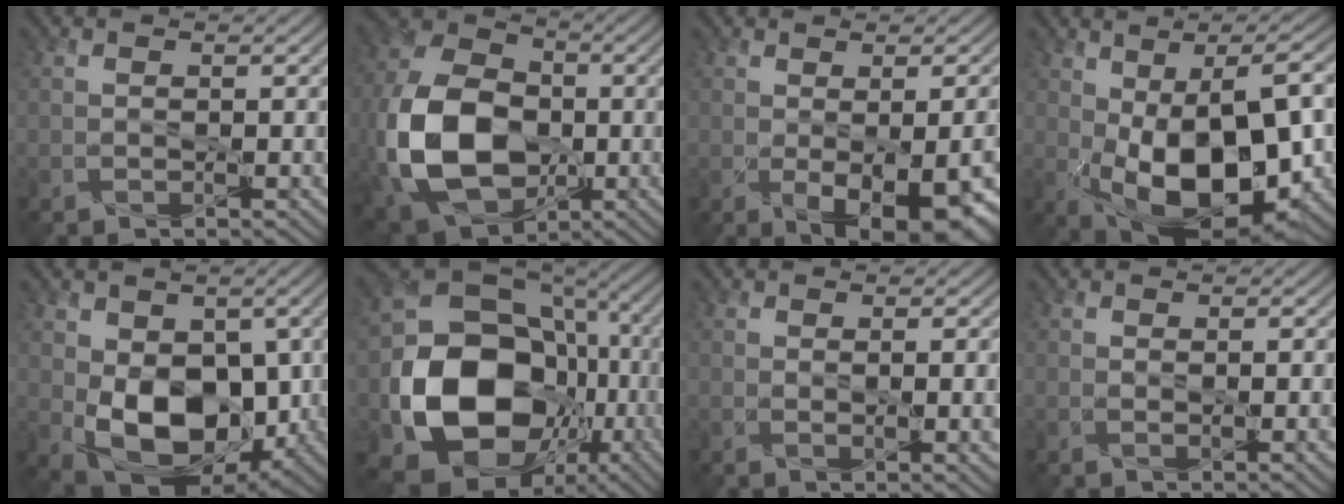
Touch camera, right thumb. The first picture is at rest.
{"total": 16.7, "force": [-3.1, 11.9, 11.3], "torque": [-0.269, -0.017, -0.073]}
{"total": 8.4, "force": [-2.5, 3.9, 7.0], "torque": [-0.109, -0.033, -0.007]}
{"total": 16.2, "force": [-2.3, 8.3, 13.7], "torque": [-0.235, -0.026, -0.027]}
{"total": 11.3, "force": [-0.6, 7.9, 8.1], "torque": [-0.154, -0.033, -0.008]}
{"total": 19.8, "force": [-4.0, 15.8, 11.2], "torque": [-0.234, -0.047, -0.050]}
{"total": 3.4, "force": [0.3, 1.0, 3.3], "torque": [-0.056, -0.002, 0.008]}
{"total": 2.2, "force": [0.1, 0.8, 2.1], "torque": [-0.036, -0.005, 0.006]}